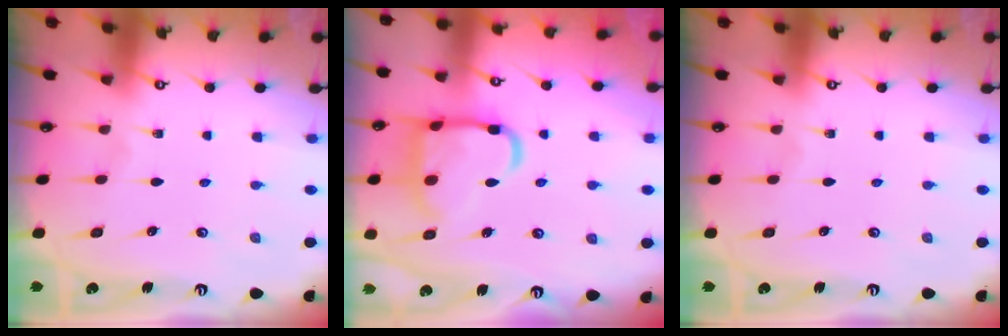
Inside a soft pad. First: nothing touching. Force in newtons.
{"total": 16.5, "press": 16.5, "slide": 1.3}
{"total": 0.0}